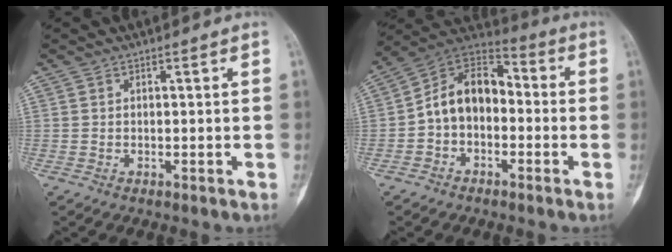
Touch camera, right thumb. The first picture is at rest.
{"total": 12.1, "force": [-1.3, 8.5, 8.4], "torque": [-0.115, 0.047, -0.041]}